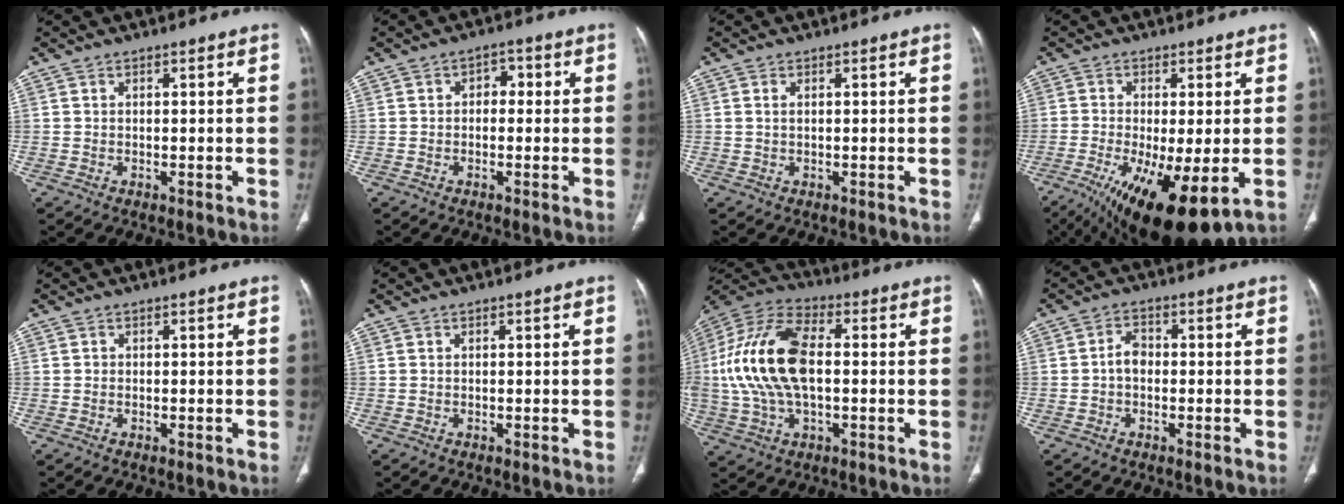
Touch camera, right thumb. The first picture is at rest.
{"total": 2.9, "force": [0.1, 2.2, 1.9], "torque": [-0.004, 0.014, -0.009]}
{"total": 0.7, "force": [0.2, 0.4, 0.6], "torque": [-0.010, 0.002, 0.003]}
{"total": 16.3, "force": [-6.2, 5.0, 14.3], "torque": [-0.243, -0.025, -0.090]}
{"total": 0.0}
{"total": 0.0}
{"total": 19.1, "force": [0.2, 10.2, 16.1], "torque": [-0.341, 0.025, 0.001]}
{"total": 3.2, "force": [-0.5, 2.3, 2.2], "torque": [-0.023, 0.014, -0.017]}